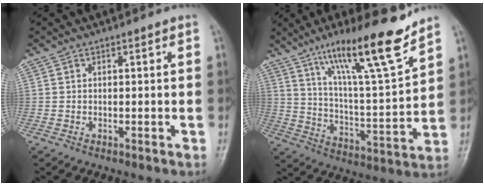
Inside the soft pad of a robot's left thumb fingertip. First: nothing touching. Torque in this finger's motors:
{"motor_torque": [0.39, 0.65, 1.51, -1.26, 0.17]}